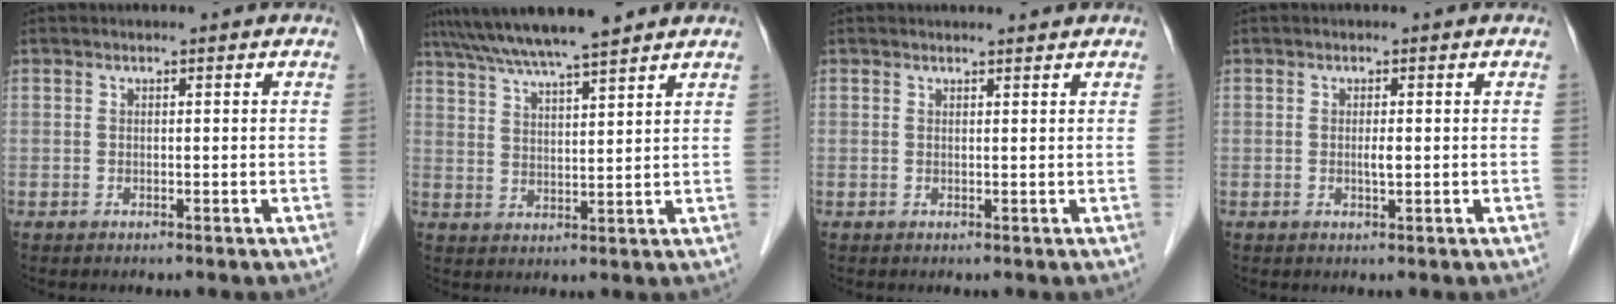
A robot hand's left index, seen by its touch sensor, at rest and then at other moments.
{"total": 11.3, "force": [9.7, 0.1, 5.9], "torque": [-0.103, 0.028, 0.155]}
{"total": 1.4, "force": [1.4, -0.1, 0.1], "torque": [-0.008, -0.001, 0.021]}
{"total": 1.1, "force": [0.0, 0.2, 1.1], "torque": [-0.022, -0.002, 0.000]}